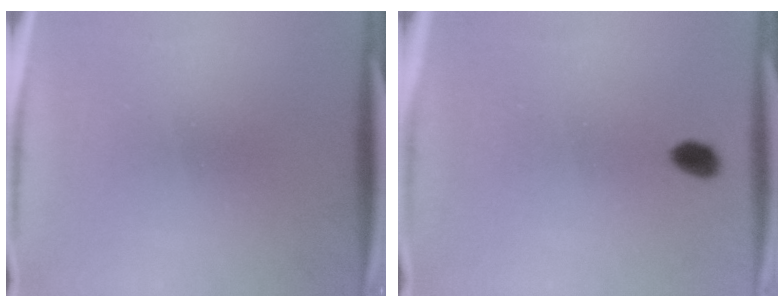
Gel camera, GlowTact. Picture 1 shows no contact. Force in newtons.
{"total": 2.7}